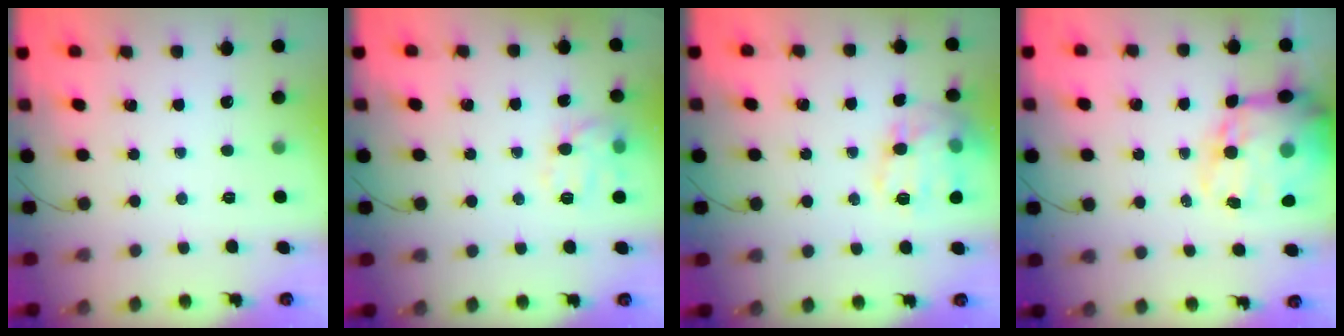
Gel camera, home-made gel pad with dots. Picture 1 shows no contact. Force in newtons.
{"total": 10.8, "press": 10.8, "slide": 0.4}
{"total": 16.0, "press": 16.0, "slide": 1.1}
{"total": 20.3, "press": 19.7, "slide": 4.8}